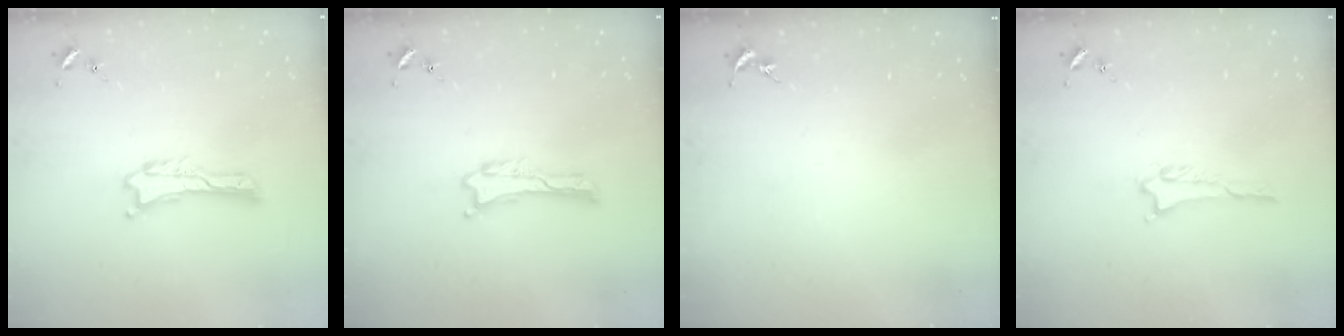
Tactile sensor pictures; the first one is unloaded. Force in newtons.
{"total": 0.0}
{"total": 0.0}
{"total": 1.0, "press": 1.0, "slide": 0.2}